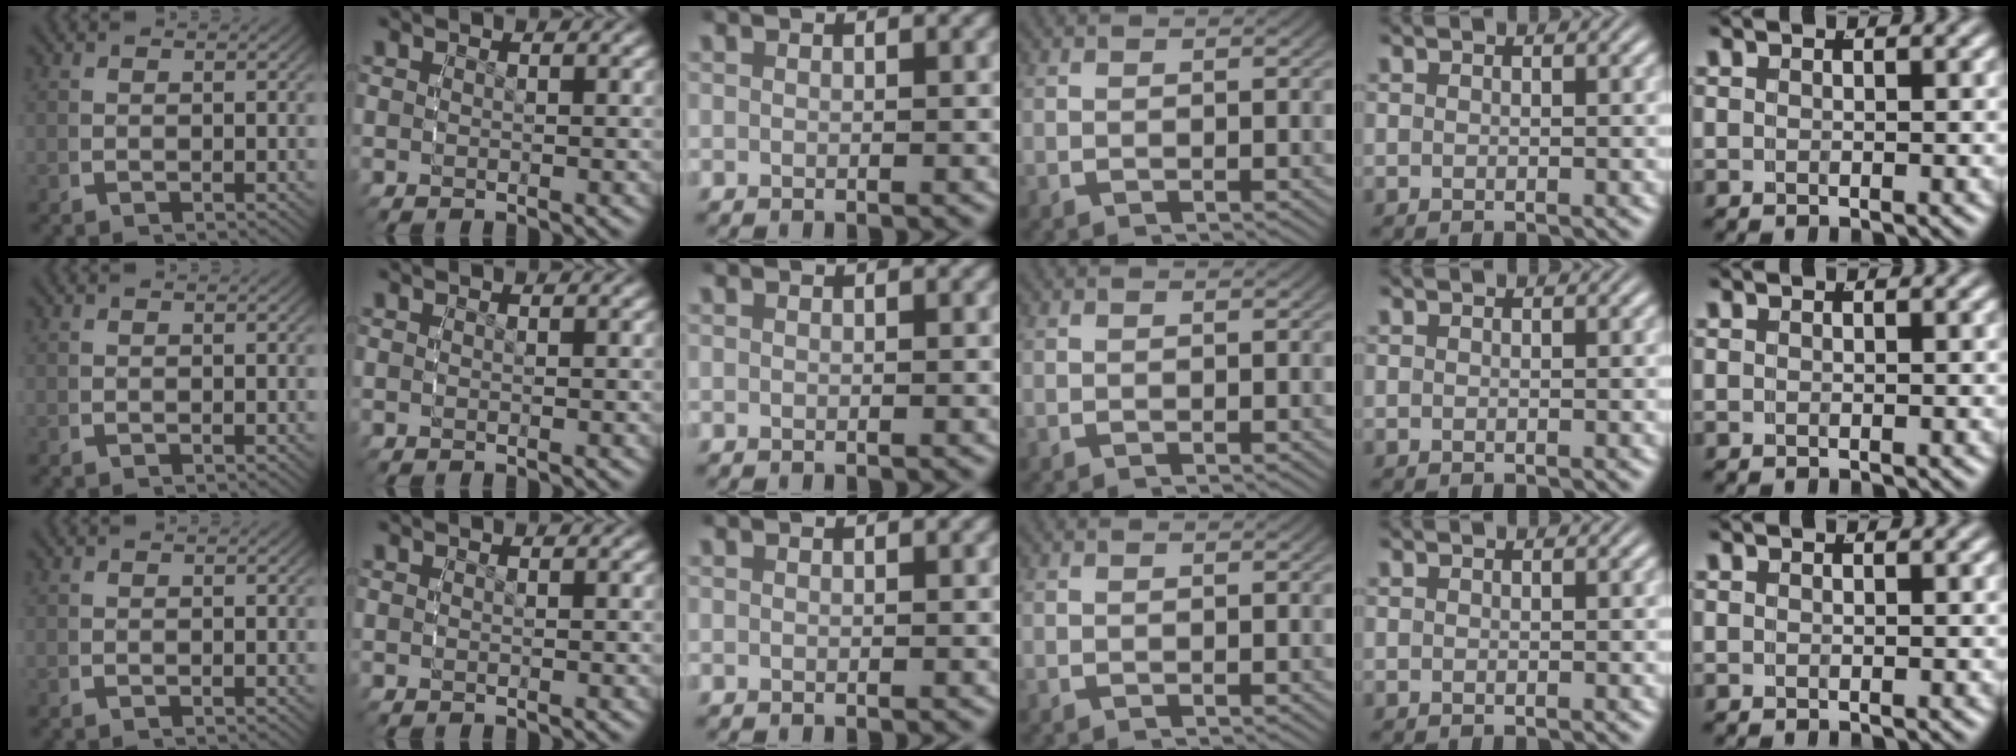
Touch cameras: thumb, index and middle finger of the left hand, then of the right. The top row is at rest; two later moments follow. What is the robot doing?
{"motion": "reach", "object": "toothpaste"}